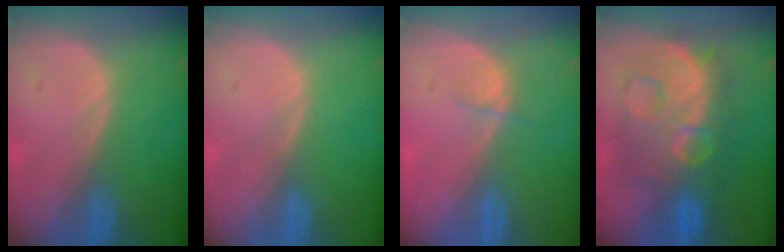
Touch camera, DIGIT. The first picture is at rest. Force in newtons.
{"total": 0.0}
{"total": 1.4, "press": 1.3, "slide": 0.6}
{"total": 12.3, "press": 12.3, "slide": 1.3}